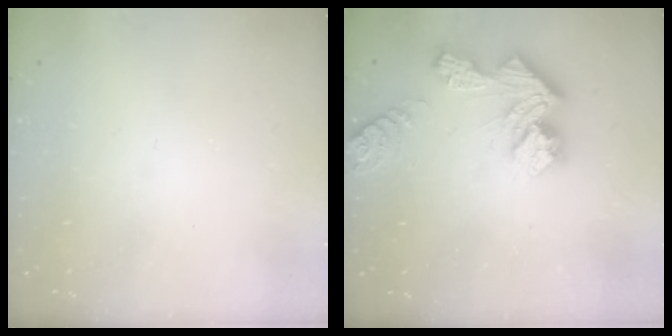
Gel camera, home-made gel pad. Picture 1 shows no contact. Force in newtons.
{"total": 12.2, "press": 12.1, "slide": 1.0}